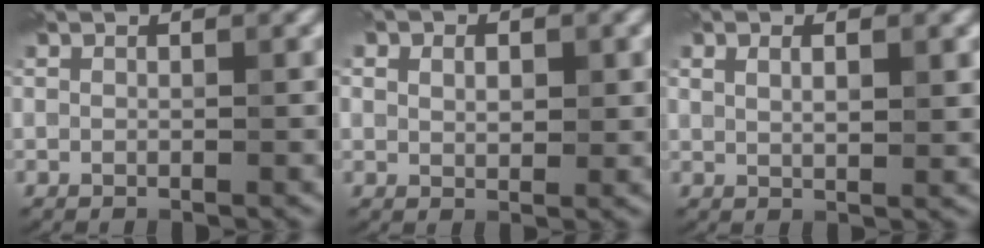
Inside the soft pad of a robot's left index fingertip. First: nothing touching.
{"total": 3.4, "force": [1.3, 2.2, 2.2], "torque": [-0.028, 0.011, 0.008]}
{"total": 2.3, "force": [0.9, 0.9, 1.9], "torque": [-0.033, -0.003, 0.019]}